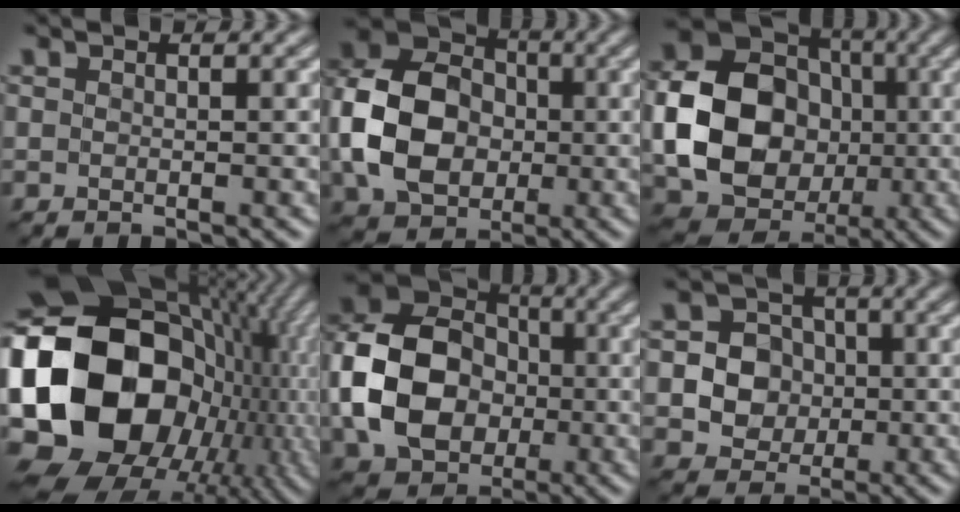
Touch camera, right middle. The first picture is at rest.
{"total": 10.2, "force": [-1.4, 7.9, 6.4], "torque": [-0.135, 0.009, -0.038]}
{"total": 11.9, "force": [-1.4, 9.7, 6.7], "torque": [-0.121, -0.002, -0.033]}
{"total": 20.2, "force": [-1.7, 16.1, 12.1], "torque": [-0.273, -0.002, -0.019]}
{"total": 11.5, "force": [-1.9, 8.8, 7.0], "torque": [-0.134, 0.010, -0.047]}
{"total": 5.5, "force": [-0.6, 5.1, 2.1], "torque": [-0.026, 0.018, -0.032]}